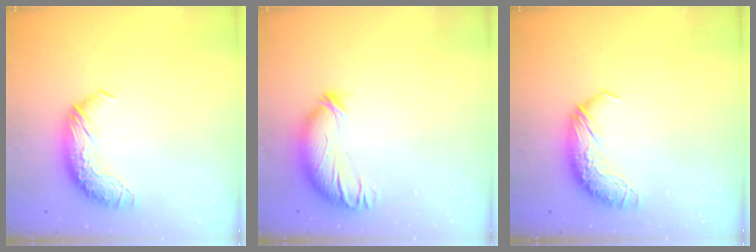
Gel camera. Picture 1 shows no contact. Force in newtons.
{"total": 3.8, "press": 3.0, "slide": 2.2}
{"total": 0.0}